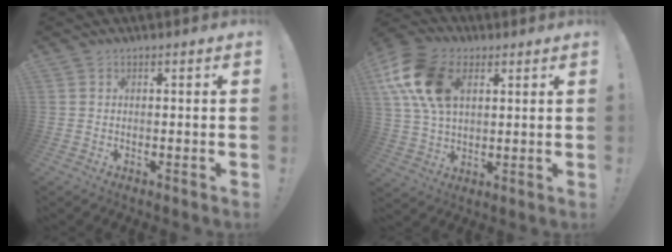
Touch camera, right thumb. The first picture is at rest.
{"total": 18.5, "force": [6.4, 12.5, 12.0], "torque": [-0.227, -0.014, 0.120]}